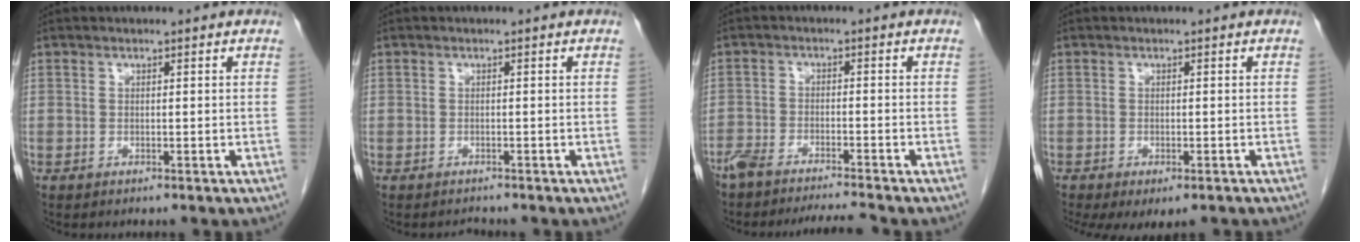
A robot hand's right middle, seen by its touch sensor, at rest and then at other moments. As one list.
[{"total": 0.8, "force": [-0.7, 0.2, -0.3], "torque": [0.006, -0.005, -0.011]}, {"total": 6.9, "force": [-6.4, -0.1, 2.5], "torque": [-0.043, -0.004, -0.109]}, {"total": 7.4, "force": [-5.3, 2.9, 4.3], "torque": [-0.065, -0.011, -0.072]}]